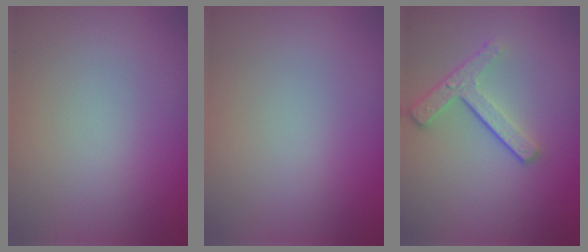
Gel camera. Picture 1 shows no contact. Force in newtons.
{"total": 0.0}
{"total": 3.6, "press": 2.7, "slide": 2.5}